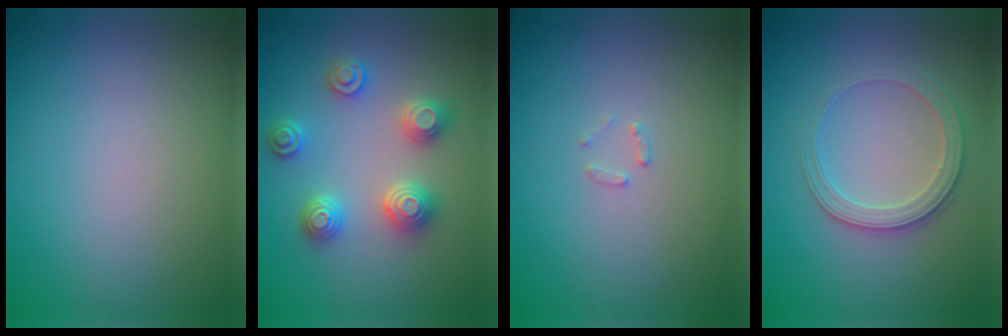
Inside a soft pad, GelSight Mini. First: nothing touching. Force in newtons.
{"total": 4.4, "press": 4.4, "slide": 0.6}
{"total": 0.9, "press": 0.9, "slide": 0.2}
{"total": 2.8, "press": 2.6, "slide": 0.9}